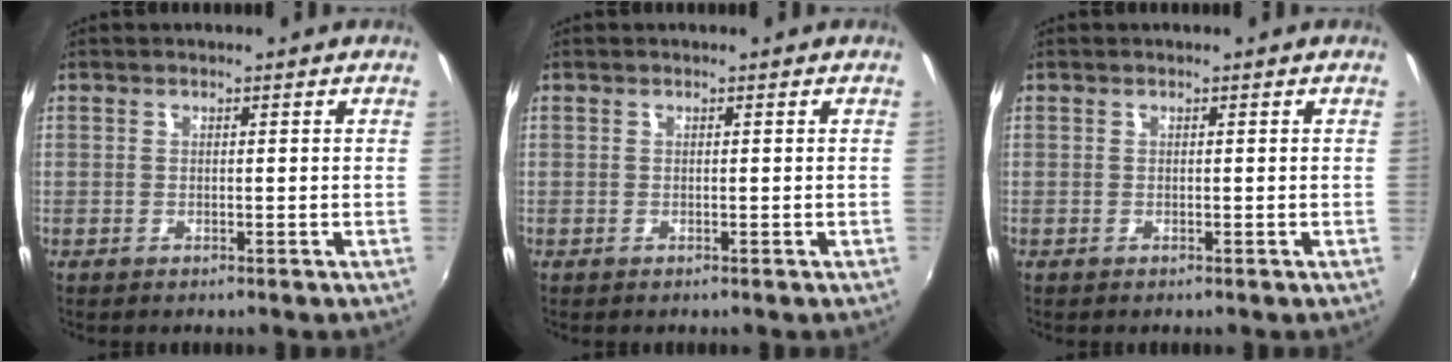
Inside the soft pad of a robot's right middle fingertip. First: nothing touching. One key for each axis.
{"total": 0.0}
{"total": 0.0}